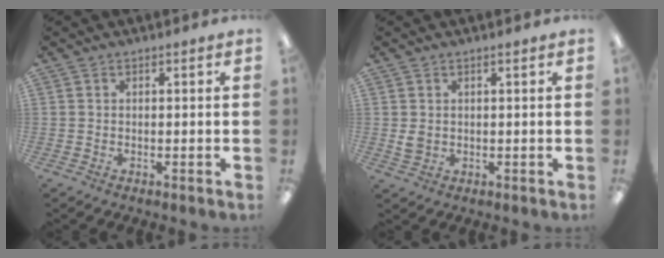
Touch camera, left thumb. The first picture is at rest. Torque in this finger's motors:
{"motor_torque": [-0.11, 0.33, 0.45, -0.42, -0.01]}